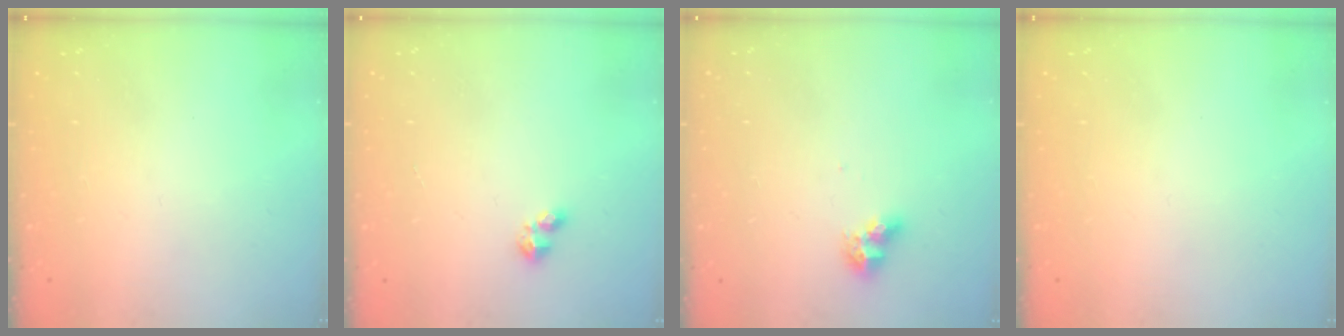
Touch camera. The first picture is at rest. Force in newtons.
{"total": 3.3, "press": 3.2, "slide": 0.7}
{"total": 7.1, "press": 7.1, "slide": 0.7}
{"total": 0.0}